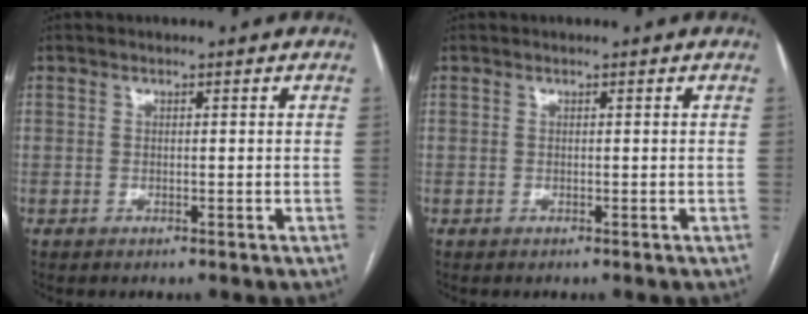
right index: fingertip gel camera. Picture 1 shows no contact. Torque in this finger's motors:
{"motor_torque": [0.00, 0.00, 0.00, 0.00]}